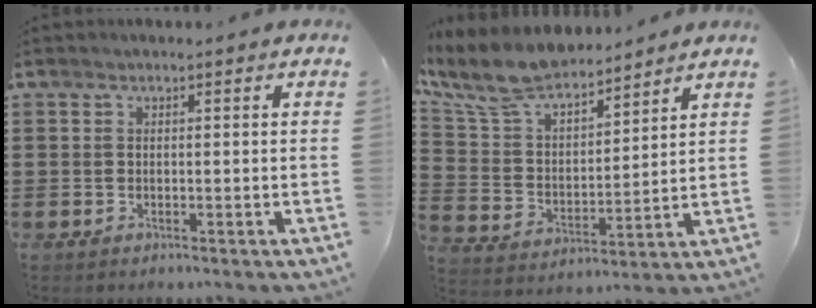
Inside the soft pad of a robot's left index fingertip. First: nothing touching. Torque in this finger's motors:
{"motor_torque": [0.47, 0.49, 0.93, 0.21]}